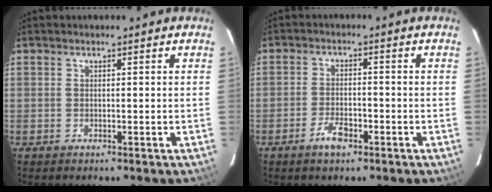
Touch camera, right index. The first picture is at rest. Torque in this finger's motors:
{"motor_torque": [0.49, -0.01, 0.20, 0.04]}